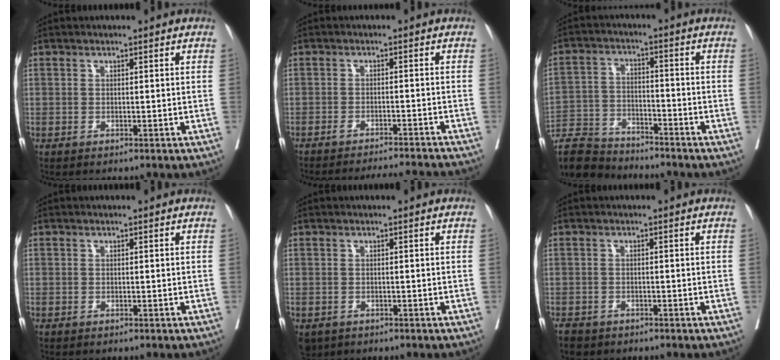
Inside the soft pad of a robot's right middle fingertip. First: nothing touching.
{"total": 9.8, "force": [-9.6, -0.8, 1.8], "torque": [-0.012, -0.003, -0.122]}
{"total": 9.6, "force": [-9.4, 1.8, 1.1], "torque": [-0.027, 0.000, -0.178]}
{"total": 0.0}
{"total": 3.1, "force": [-1.7, 2.4, 1.0], "torque": [-0.016, -0.004, -0.021]}
{"total": 3.4, "force": [-2.6, 2.1, 0.8], "torque": [-0.012, -0.001, -0.040]}